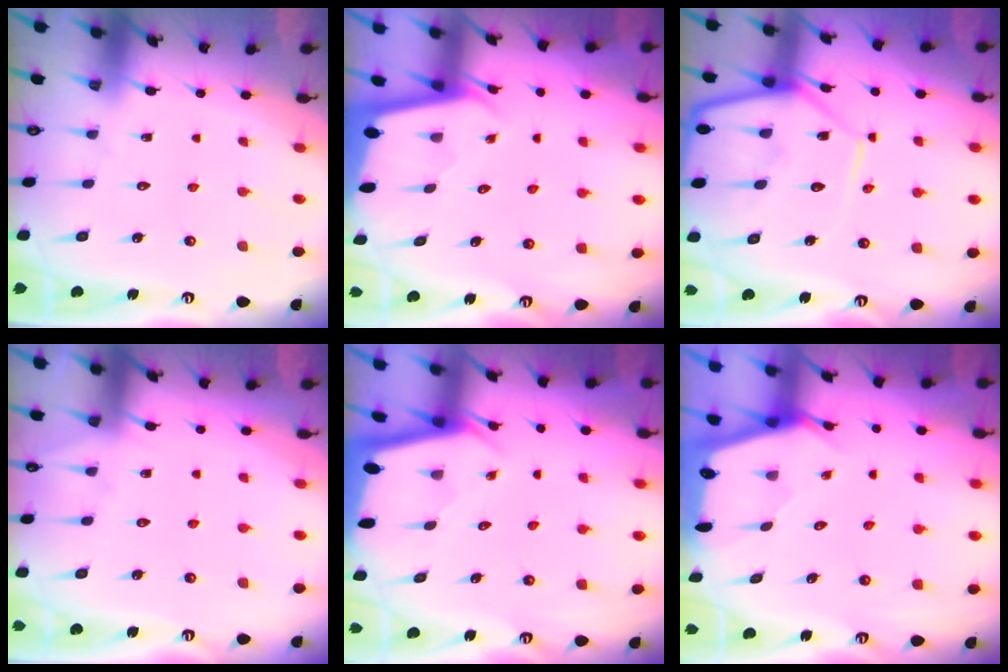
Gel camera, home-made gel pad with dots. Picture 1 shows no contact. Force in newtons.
{"total": 1.9, "press": 1.9, "slide": 0.1}
{"total": 12.6, "press": 12.5, "slide": 1.1}
{"total": 3.0, "press": 3.0, "slide": 0.4}
{"total": 1.9, "press": 1.9, "slide": 0.1}
{"total": 2.4, "press": 2.4, "slide": 0.3}